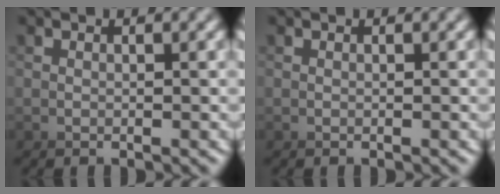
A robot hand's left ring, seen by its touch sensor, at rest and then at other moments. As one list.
[{"total": 0.0}]